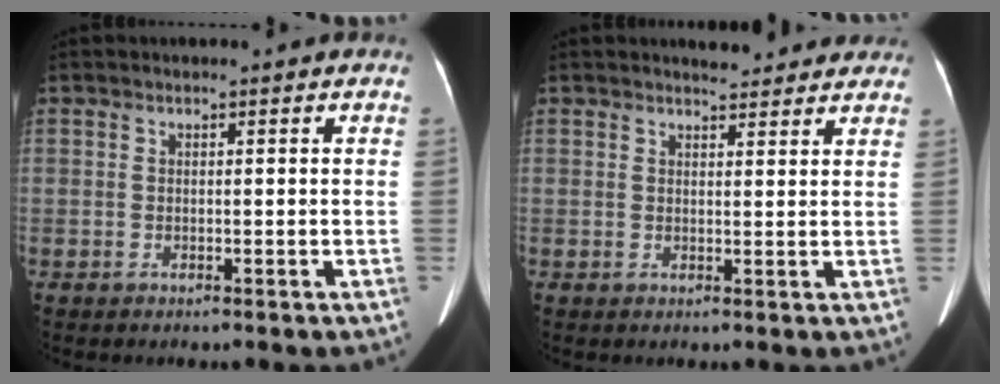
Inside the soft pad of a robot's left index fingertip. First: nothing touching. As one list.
[{"total": 5.3, "force": [4.9, 1.5, 1.3], "torque": [-0.010, 0.010, 0.053]}]